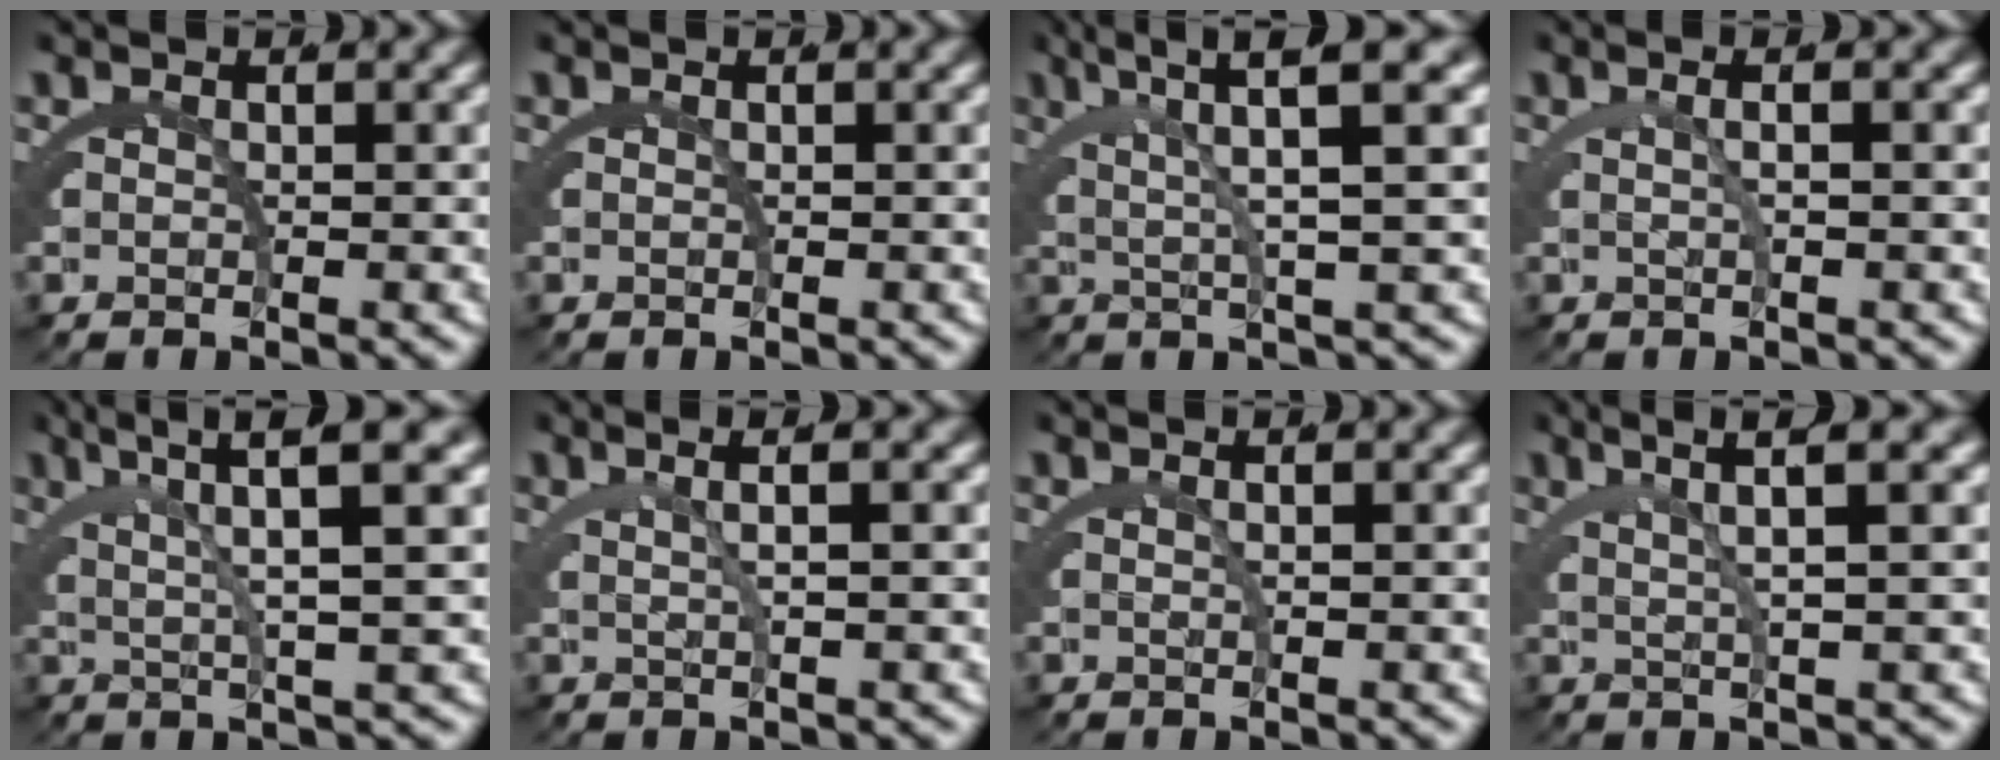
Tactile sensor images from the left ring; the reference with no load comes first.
{"total": 0.0}
{"total": 6.3, "force": [3.6, -0.3, 5.1], "torque": [-0.072, 0.013, 0.057]}
{"total": 1.6, "force": [0.3, -0.6, 1.4], "torque": [-0.015, 0.006, 0.007]}
{"total": 6.5, "force": [3.8, -0.3, 5.2], "torque": [-0.072, 0.014, 0.060]}
{"total": 2.9, "force": [1.6, -0.3, 2.5], "torque": [-0.016, 0.016, 0.023]}
{"total": 1.0, "force": [0.3, -0.7, 0.6], "torque": [-0.009, 0.003, 0.007]}
{"total": 5.1, "force": [3.5, -0.2, 3.6], "torque": [-0.037, 0.024, 0.053]}